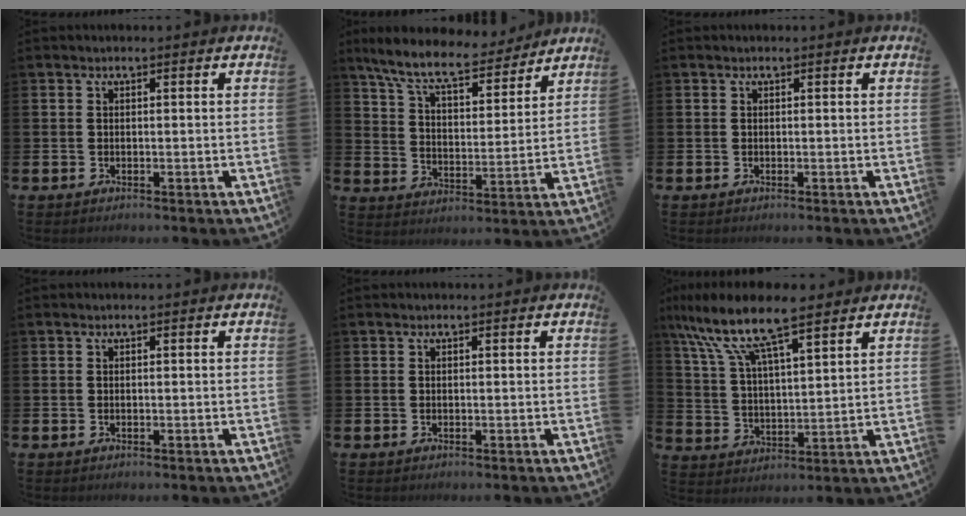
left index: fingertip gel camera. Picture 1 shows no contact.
{"total": 9.3, "force": [8.3, 1.9, 3.8], "torque": [-0.104, -0.049, 0.145]}
{"total": 0.0}
{"total": 0.0}
{"total": 0.0}
{"total": 10.6, "force": [8.6, 2.5, 5.8], "torque": [-0.150, -0.031, 0.152]}